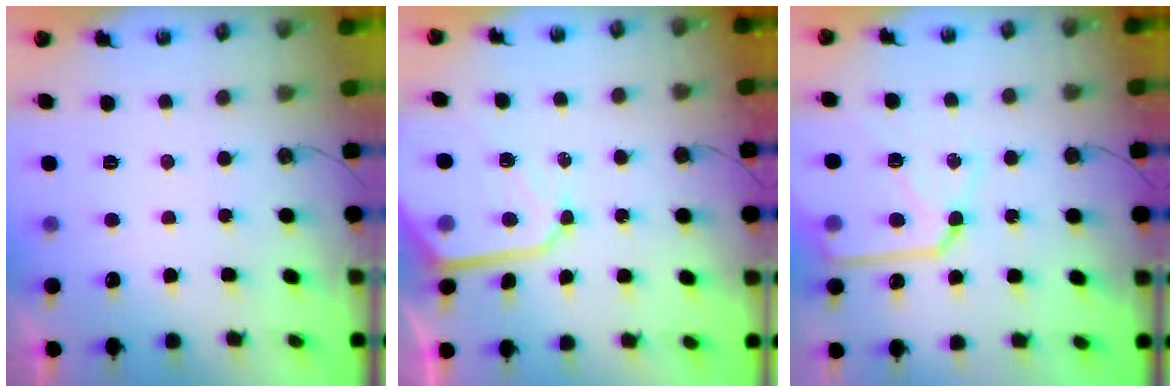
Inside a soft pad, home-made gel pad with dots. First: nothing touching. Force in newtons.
{"total": 11.6, "press": 11.6, "slide": 1.0}
{"total": 14.7, "press": 14.6, "slide": 1.4}